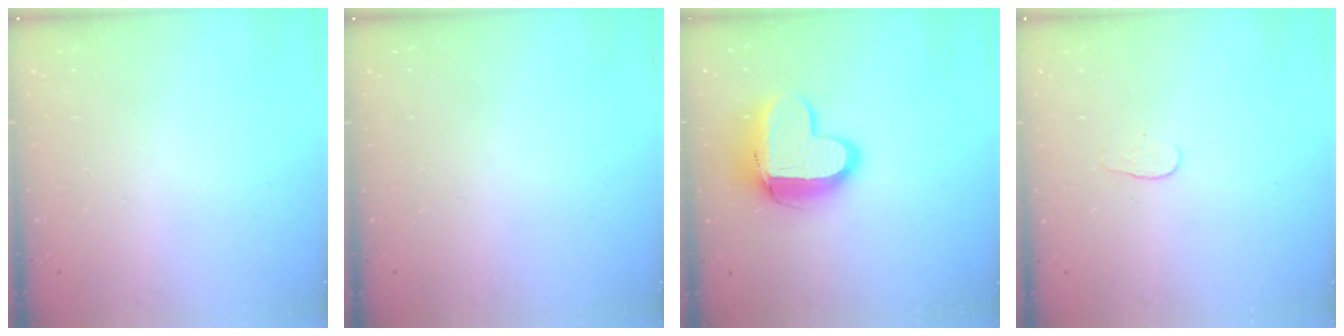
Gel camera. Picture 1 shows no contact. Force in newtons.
{"total": 0.0}
{"total": 15.6, "press": 15.5, "slide": 1.5}
{"total": 3.3, "press": 3.3, "slide": 0.3}